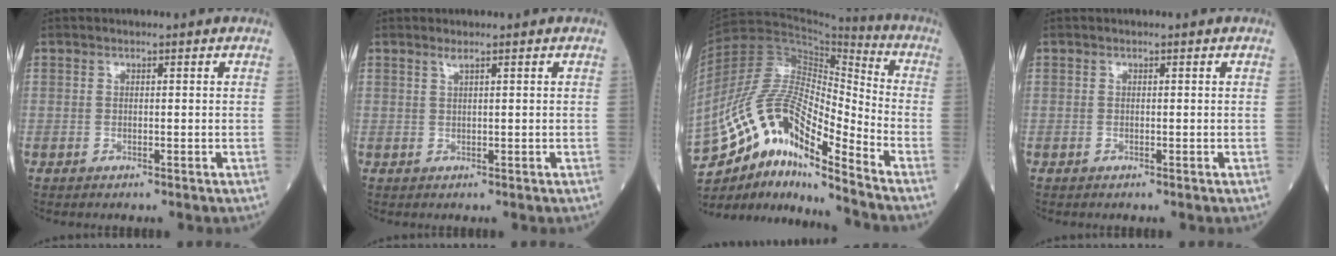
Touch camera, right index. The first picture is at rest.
{"total": 0.8, "force": [0.6, -0.2, 0.5], "torque": [-0.018, -0.001, 0.016]}
{"total": 18.6, "force": [-12.5, 3.8, 13.2], "torque": [-0.270, 0.019, -0.223]}
{"total": 0.0}